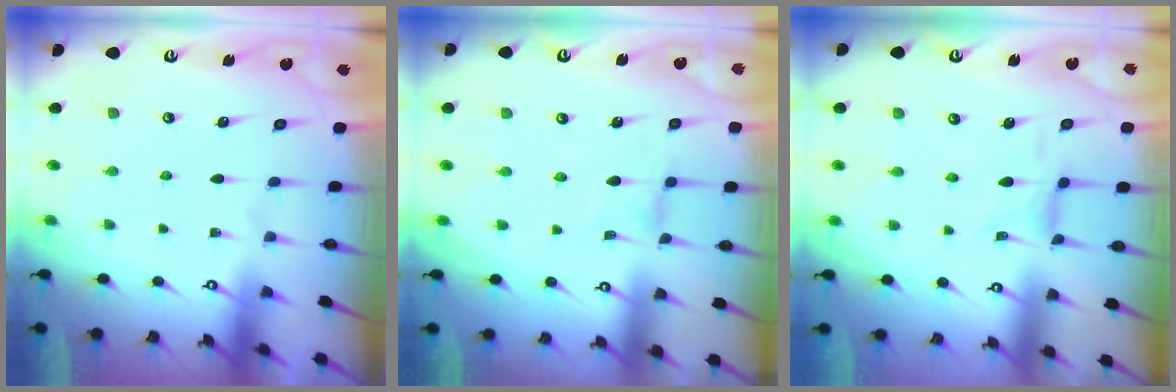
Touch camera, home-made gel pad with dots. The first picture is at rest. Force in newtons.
{"total": 0.0}
{"total": 0.8, "press": 0.7, "slide": 0.2}